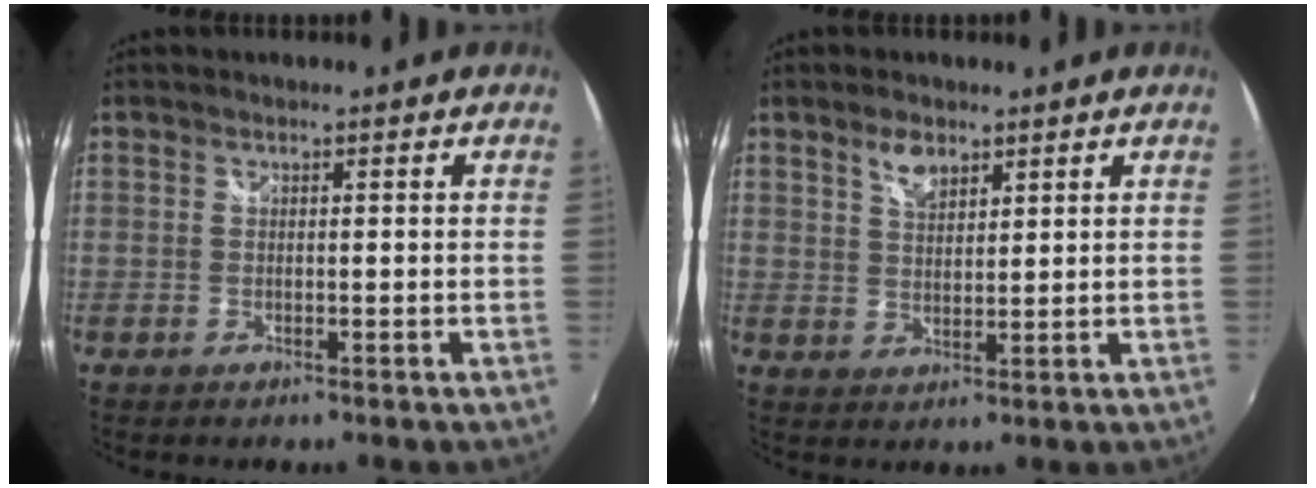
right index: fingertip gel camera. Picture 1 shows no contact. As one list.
[{"total": 4.3, "force": [2.8, 2.1, 2.4], "torque": [-0.037, 0.007, 0.051]}]